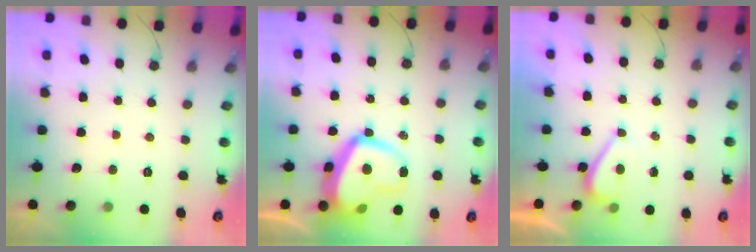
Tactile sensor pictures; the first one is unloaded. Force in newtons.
{"total": 17.4, "press": 17.3, "slide": 1.7}
{"total": 2.2, "press": 2.2, "slide": 0.5}